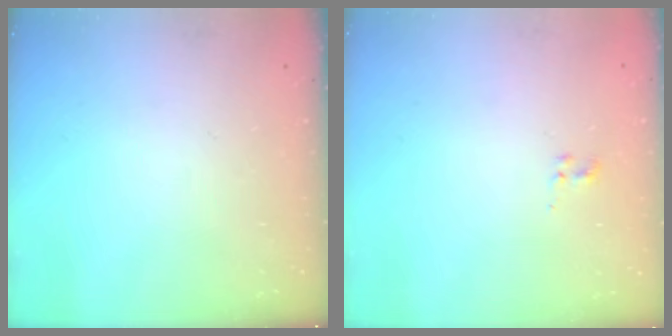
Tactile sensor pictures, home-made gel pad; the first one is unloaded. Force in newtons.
{"total": 1.5, "press": 1.3, "slide": 0.9}